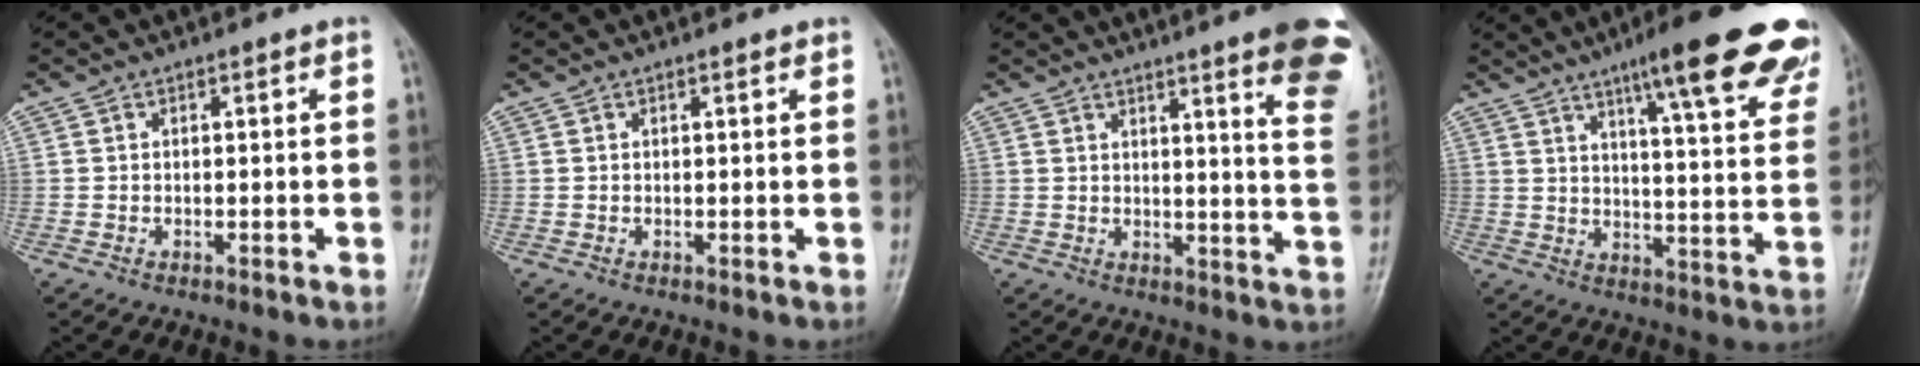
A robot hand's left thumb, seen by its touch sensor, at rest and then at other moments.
{"total": 0.5, "force": [0.4, 0.1, 0.3], "torque": [-0.007, -0.002, 0.004]}
{"total": 16.0, "force": [10.2, 2.0, 12.2], "torque": [-0.123, -0.054, 0.106]}
{"total": 22.7, "force": [15.1, 4.1, 16.4], "torque": [-0.192, -0.048, 0.193]}